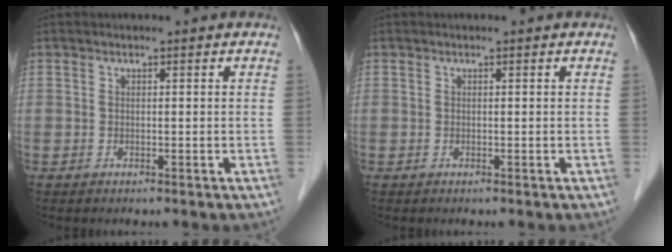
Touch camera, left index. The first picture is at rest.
{"total": 0.0}